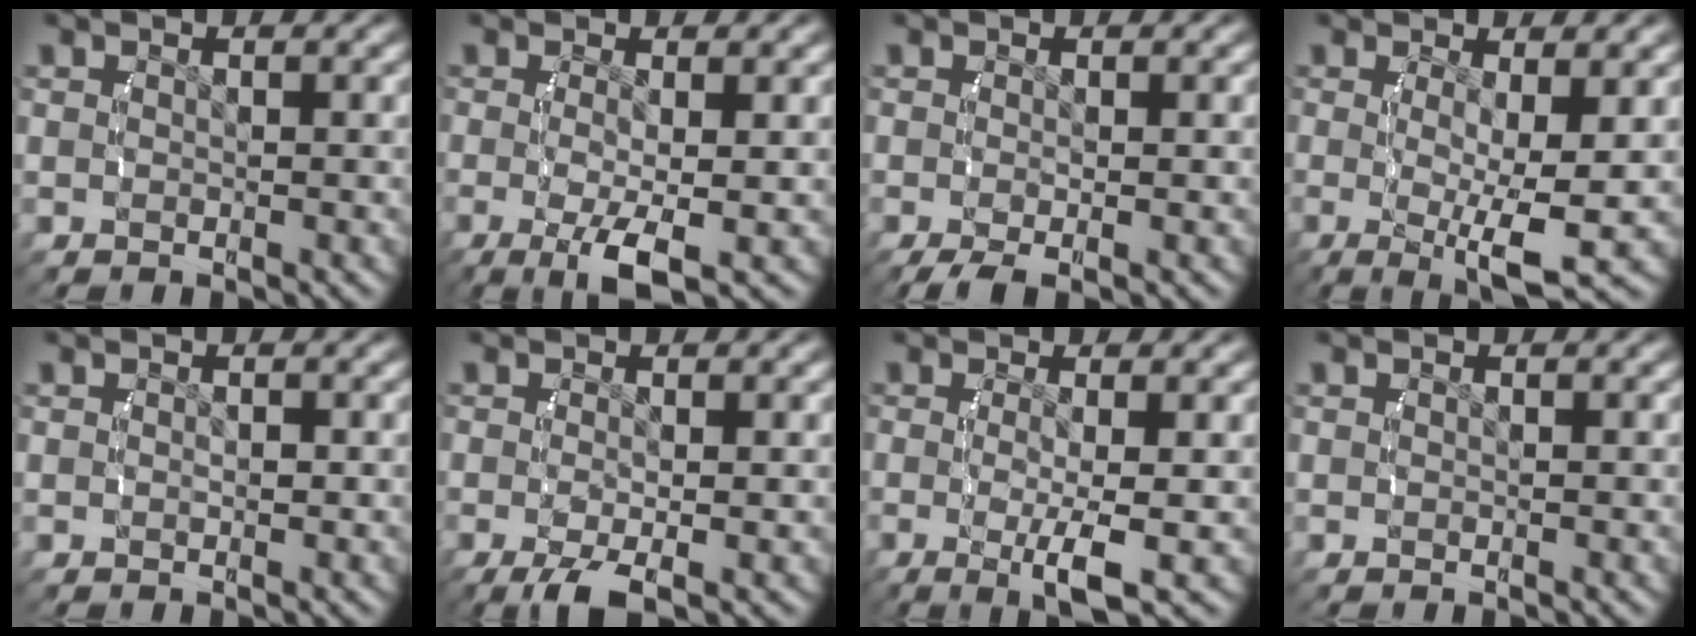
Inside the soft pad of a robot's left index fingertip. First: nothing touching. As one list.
[{"total": 4.8, "force": [-2.0, 1.5, 4.1], "torque": [-0.091, -0.035, -0.016]}, {"total": 1.7, "force": [-1.2, 0.5, 1.1], "torque": [-0.021, -0.013, -0.014]}, {"total": 5.7, "force": [-1.3, 1.1, 5.5], "torque": [-0.096, -0.028, -0.009]}, {"total": 0.0}, {"total": 3.1, "force": [-1.8, 1.0, 2.3], "torque": [-0.053, -0.025, -0.018]}, {"total": 4.1, "force": [-1.2, 0.6, 3.9], "torque": [-0.074, -0.023, -0.011]}, {"total": 0.0}]